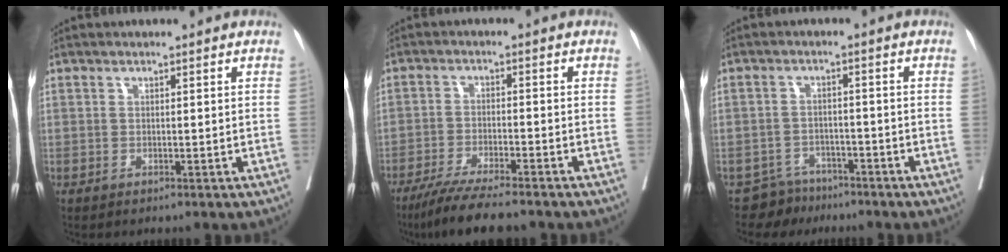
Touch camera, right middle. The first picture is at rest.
{"total": 9.6, "force": [-8.0, 0.3, 5.3], "torque": [-0.087, -0.027, -0.130]}
{"total": 4.1, "force": [-3.5, 1.9, -0.8], "torque": [0.012, 0.000, -0.060]}